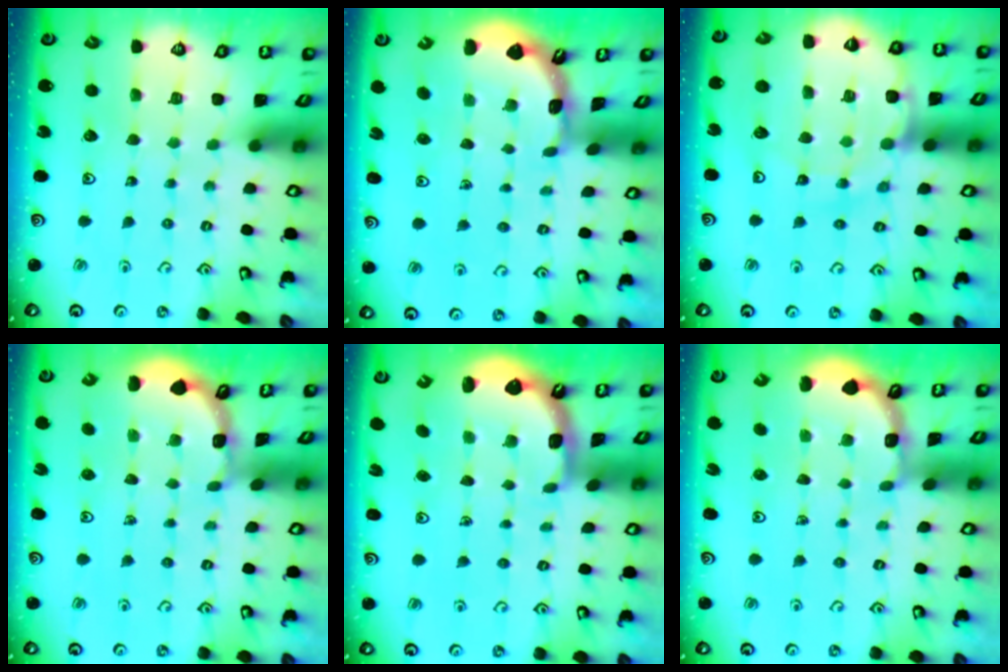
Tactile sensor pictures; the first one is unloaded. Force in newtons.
{"total": 1.7, "press": 1.7, "slide": 0.2}
{"total": 13.1, "press": 13.0, "slide": 1.5}
{"total": 1.5, "press": 1.5, "slide": 0.1}
{"total": 2.4, "press": 1.5, "slide": 1.9}
{"total": 1.9, "press": 1.9, "slide": 0.1}